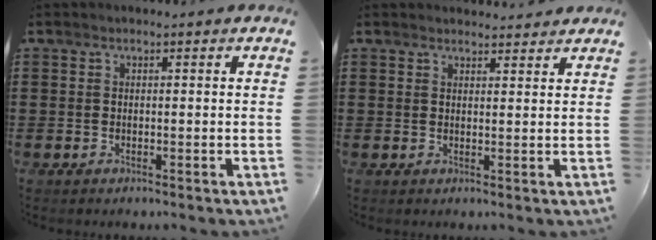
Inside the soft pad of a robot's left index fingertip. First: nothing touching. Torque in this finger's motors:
{"motor_torque": [0.00, 0.00, -0.04, -0.06]}